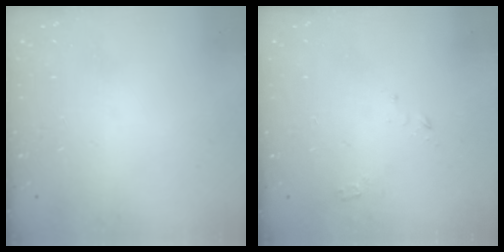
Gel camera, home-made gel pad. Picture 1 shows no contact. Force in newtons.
{"total": 3.2, "press": 3.2, "slide": 0.3}